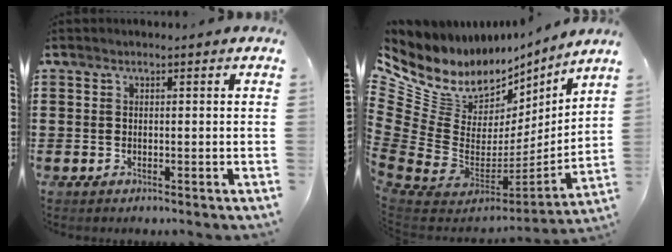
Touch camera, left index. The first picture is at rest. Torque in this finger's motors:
{"motor_torque": [2.14, 0.00, 0.48, 0.00]}